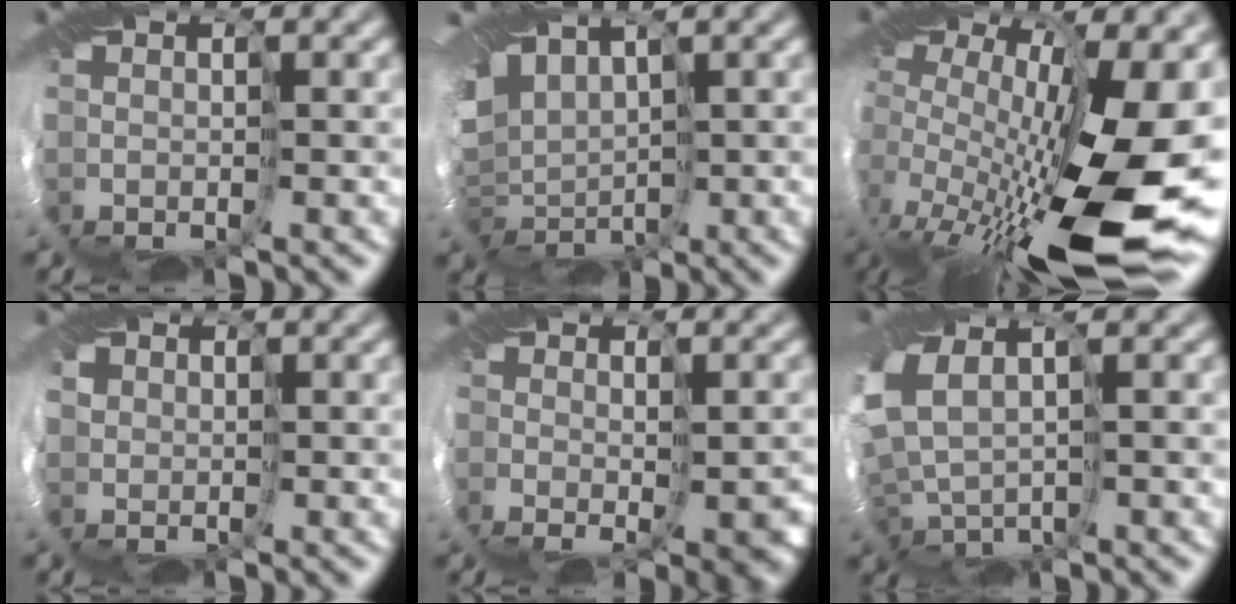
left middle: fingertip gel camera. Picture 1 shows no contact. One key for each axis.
{"total": 8.9, "fx": 3.1, "fy": 5.6, "fz": 6.2, "tx": -0.126, "ty": 0.006, "tz": 0.082}
{"total": 18.3, "fx": -3.6, "fy": 7.4, "fz": 16.3, "tx": -0.279, "ty": -0.051, "tz": -0.049}
{"total": 3.4, "fx": 1.5, "fy": 2.9, "fz": 1.1, "tx": -0.030, "ty": 0.013, "tz": 0.011}
{"total": 7.1, "fx": -2.2, "fy": 3.8, "fz": 5.6, "tx": -0.082, "ty": -0.034, "tz": -0.020}
{"total": 5.9, "fx": 0.6, "fy": 3.5, "fz": 4.8, "tx": -0.129, "ty": -0.005, "tz": 0.014}